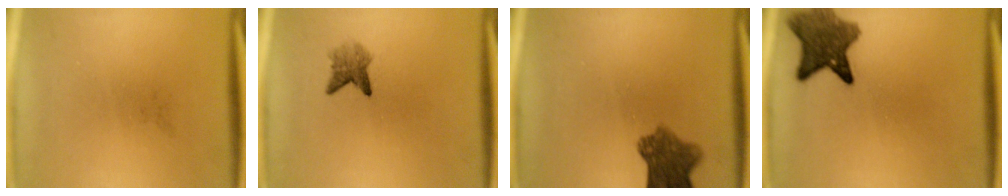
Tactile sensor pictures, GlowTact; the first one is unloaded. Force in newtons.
{"total": 2.6}
{"total": 7.3}
{"total": 7.8}